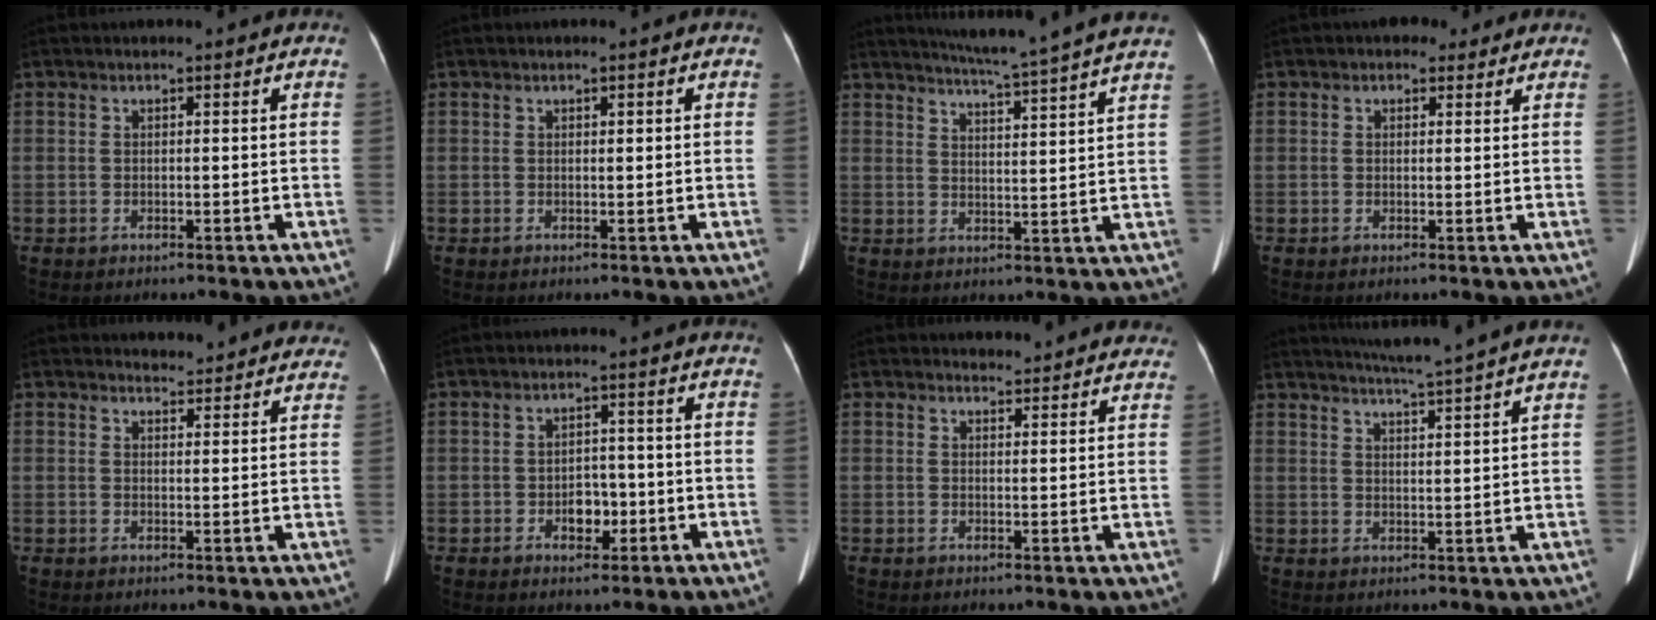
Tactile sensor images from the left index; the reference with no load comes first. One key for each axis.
{"total": 0.7, "fx": 0.3, "fy": 0.2, "fz": 0.6, "tx": -0.008, "ty": 0.000, "tz": 0.005}
{"total": 14.6, "fx": 13.0, "fy": -1.8, "fz": 6.4, "tx": -0.108, "ty": -0.022, "tz": 0.164}
{"total": 2.6, "fx": 1.7, "fy": 1.9, "fz": 0.8, "tx": -0.007, "ty": 0.013, "tz": 0.020}
{"total": 7.9, "fx": 7.6, "fy": 2.1, "fz": 0.7, "tx": 0.020, "ty": 0.002, "tz": 0.067}
{"total": 3.7, "fx": -1.3, "fy": 2.5, "fz": 2.5, "tx": -0.033, "ty": 0.009, "tz": -0.017}
{"total": 7.4, "fx": 7.1, "fy": 2.0, "fz": 0.8, "tx": 0.018, "ty": 0.003, "tz": 0.059}
{"total": 9.6, "fx": 8.5, "fy": -1.7, "fz": 4.0, "tx": -0.068, "ty": 0.004, "tz": 0.115}